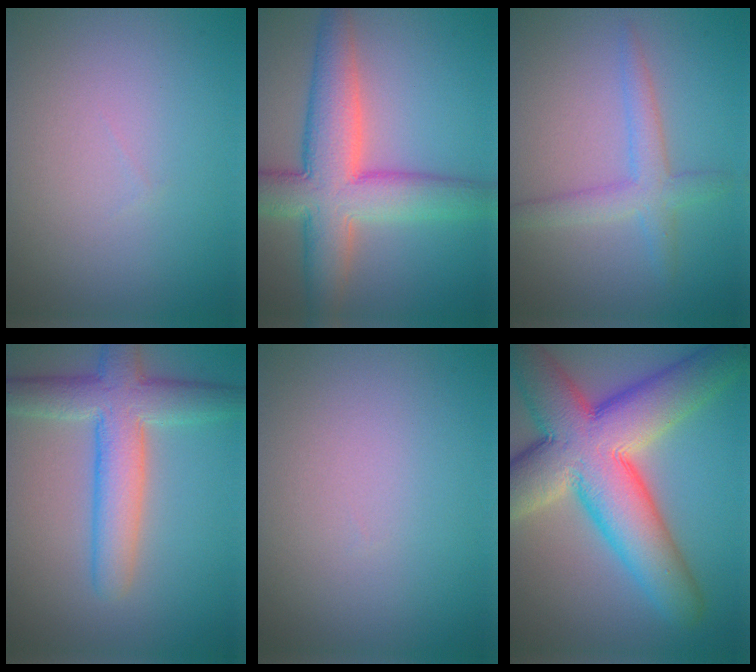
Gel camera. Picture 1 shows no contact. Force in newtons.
{"total": 8.3, "press": 8.3, "slide": 0.3}
{"total": 2.9, "press": 2.9, "slide": 0.1}
{"total": 6.3, "press": 6.3, "slide": 0.2}
{"total": 0.0}
{"total": 13.2, "press": 13.1, "slide": 0.8}